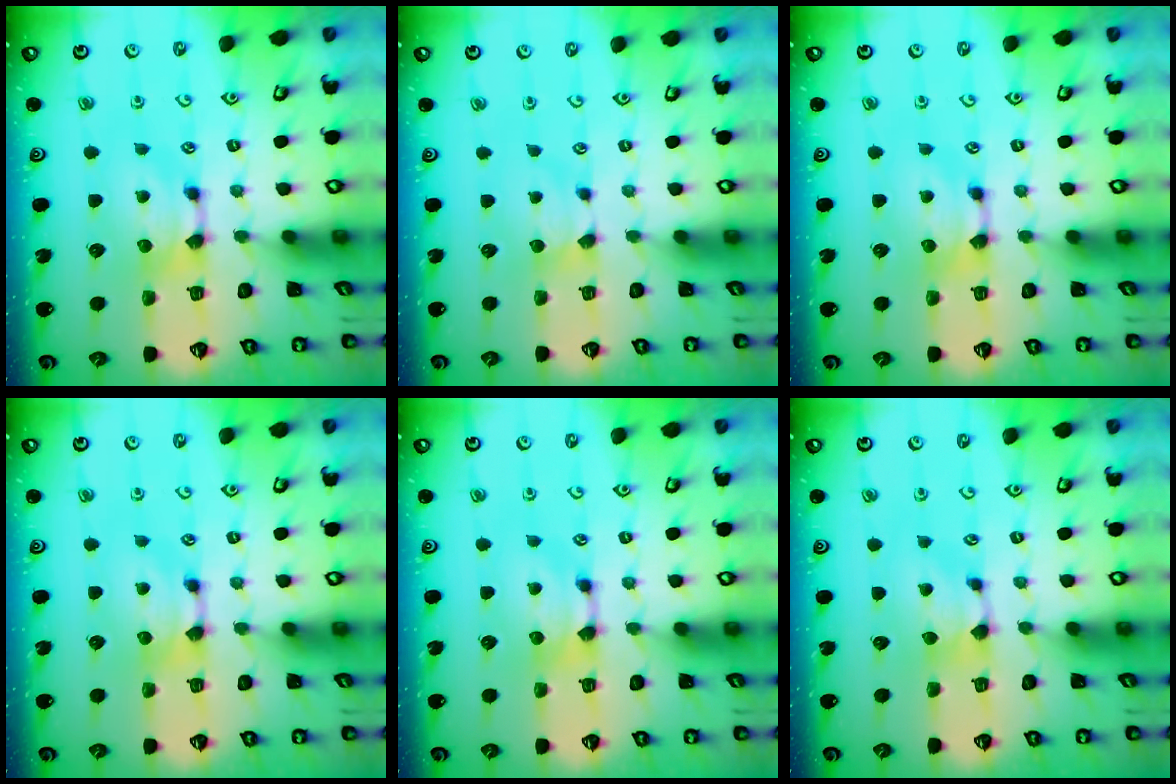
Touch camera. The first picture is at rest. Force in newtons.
{"total": 1.8, "press": 1.7, "slide": 0.5}
{"total": 0.0}
{"total": 0.0}
{"total": 0.0}
{"total": 0.9, "press": 0.6, "slide": 0.6}